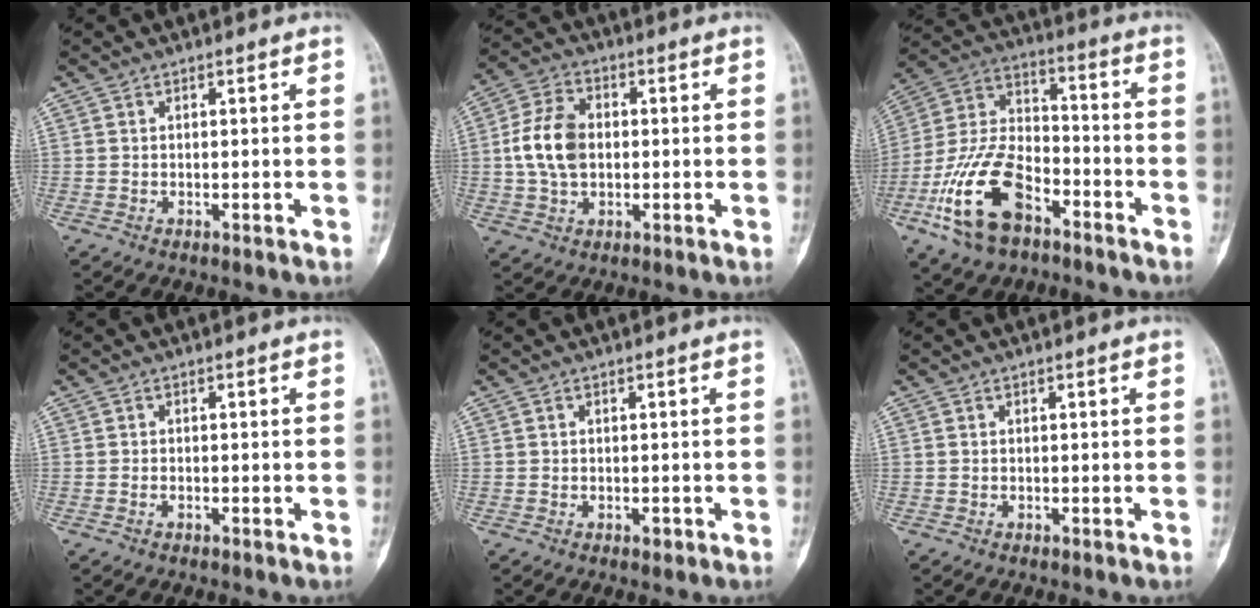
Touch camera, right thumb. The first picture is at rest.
{"total": 10.1, "force": [0.2, 7.0, 7.4], "torque": [-0.132, 0.015, 0.000]}
{"total": 18.4, "force": [-9.1, 9.8, 12.6], "torque": [-0.249, 0.056, -0.172]}
{"total": 0.5, "force": [-0.4, 0.1, 0.4], "torque": [-0.011, 0.001, -0.007]}
{"total": 0.9, "force": [-0.4, 0.5, 0.6], "torque": [-0.009, 0.000, -0.005]}
{"total": 0.0}